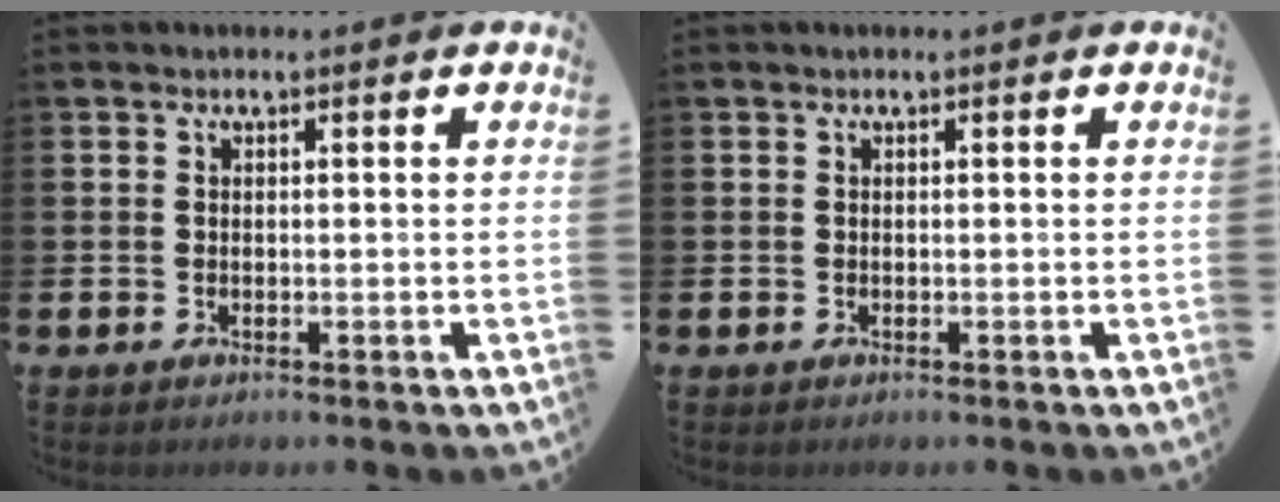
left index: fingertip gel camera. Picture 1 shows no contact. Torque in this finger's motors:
{"motor_torque": [0.00, 0.00, 0.00, 0.00]}